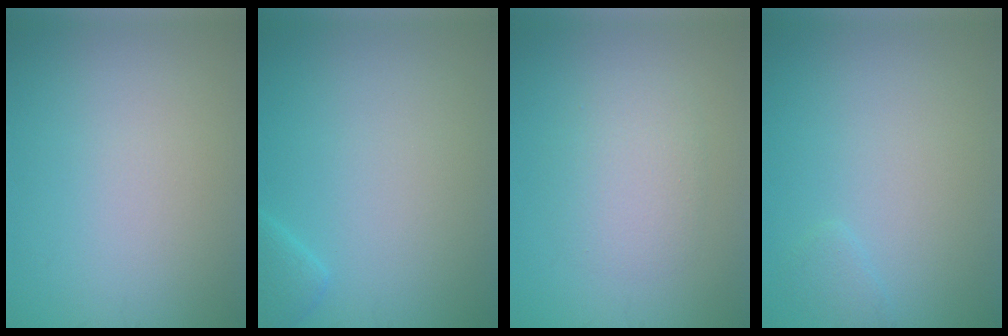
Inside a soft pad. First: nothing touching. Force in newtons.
{"total": 1.3, "press": 1.3, "slide": 0.1}
{"total": 2.8, "press": 2.8, "slide": 0.2}
{"total": 0.8, "press": 0.8, "slide": 0.1}